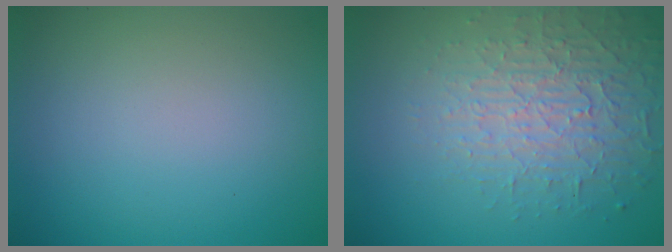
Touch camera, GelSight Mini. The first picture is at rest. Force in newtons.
{"total": 4.2, "press": 3.8, "slide": 1.7}